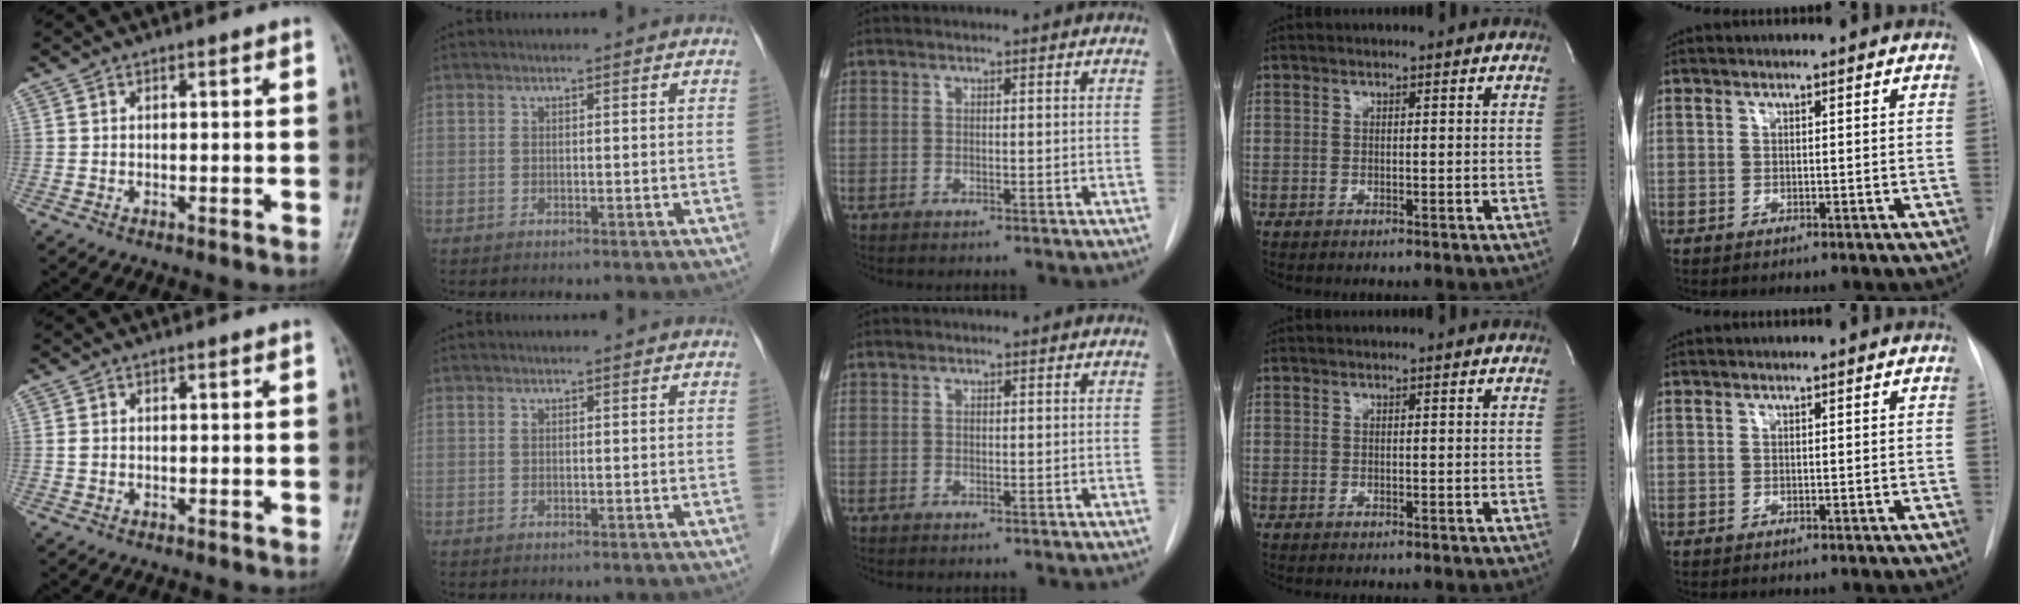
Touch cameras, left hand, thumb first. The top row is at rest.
{"thumb": {"total": 0.8, "force": [0.0, 0.7, 0.5], "torque": [-0.008, 0.005, 0.002]}, "middle": {"total": 0.5, "force": [0.3, 0.4, 0.3], "torque": [-0.005, 0.004, 0.004]}}